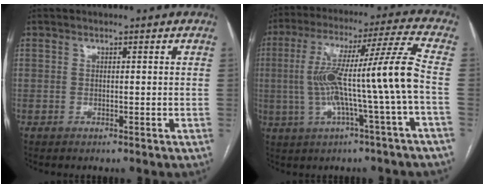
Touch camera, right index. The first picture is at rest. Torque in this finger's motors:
{"motor_torque": [2.14, 0.00, 0.91, 0.21]}